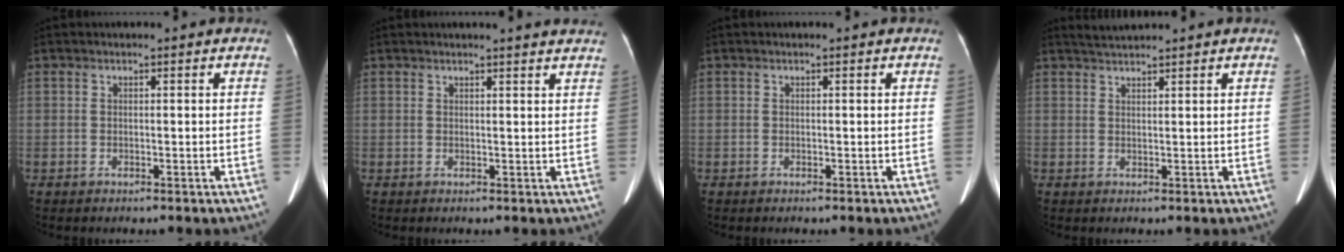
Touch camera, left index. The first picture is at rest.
{"total": 5.9, "force": [5.5, -0.2, 2.0], "torque": [-0.024, 0.002, 0.040]}
{"total": 0.0}
{"total": 2.0, "force": [2.0, -0.4, 0.1], "torque": [-0.004, 0.013, 0.044]}